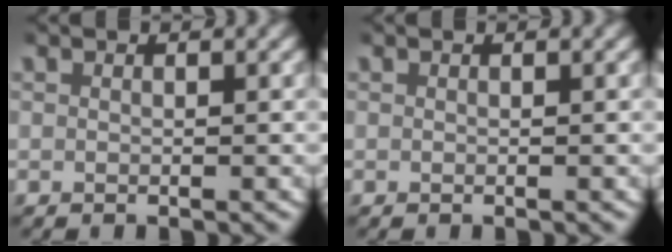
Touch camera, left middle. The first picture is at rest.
{"total": 0.0}